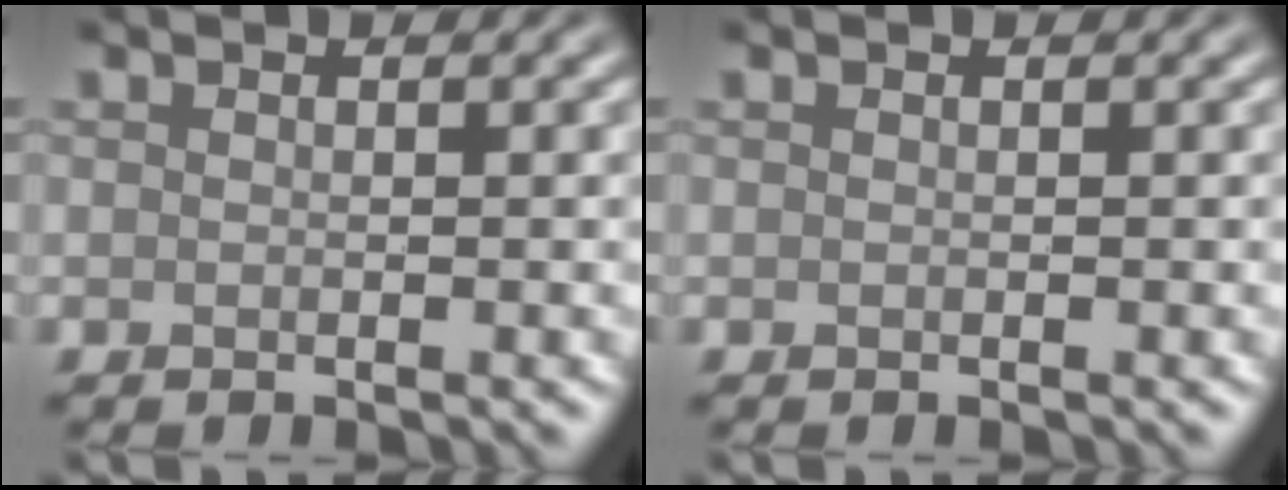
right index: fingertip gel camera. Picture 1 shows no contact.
{"total": 0.0}